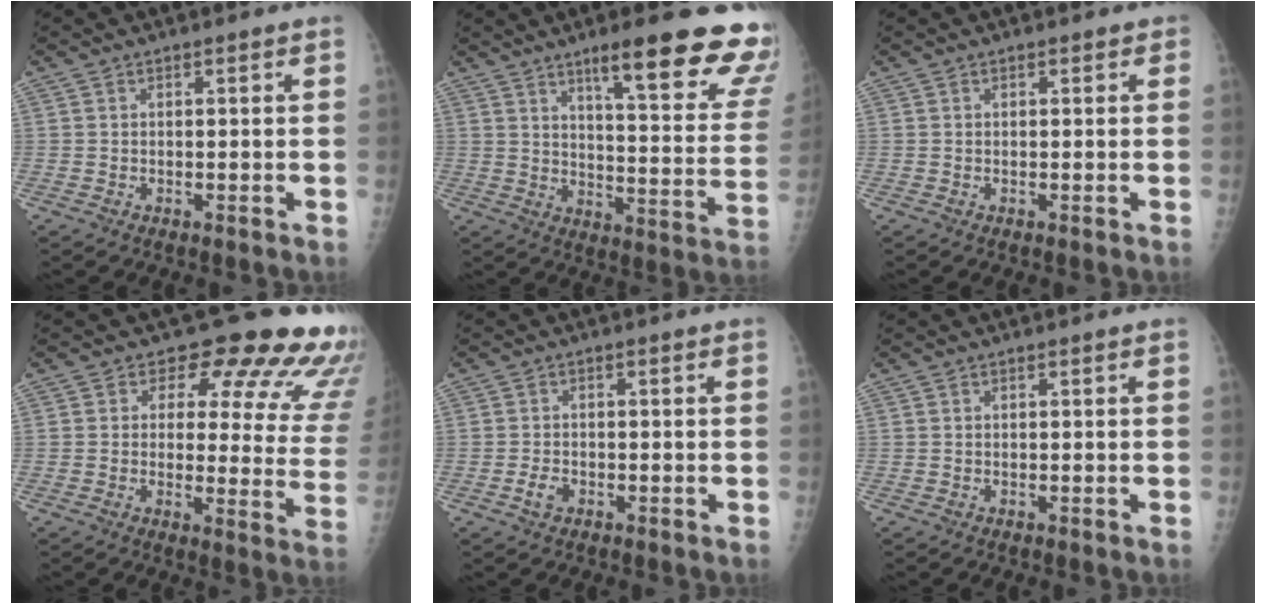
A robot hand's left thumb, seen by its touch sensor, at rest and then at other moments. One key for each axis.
{"total": 22.2, "fx": 14.7, "fy": 4.0, "fz": 16.1, "tx": -0.181, "ty": -0.069, "tz": 0.197}
{"total": 0.6, "fx": 0.3, "fy": 0.5, "fz": 0.2, "tx": 0.006, "ty": 0.001, "tz": -0.002}
{"total": 17.3, "fx": 12.9, "fy": 7.3, "fz": 9.0, "tx": -0.047, "ty": -0.078, "tz": 0.124}
{"total": 2.2, "fx": -1.1, "fy": 1.5, "fz": 1.3, "tx": -0.024, "ty": 0.005, "tz": -0.020}
{"total": 0.0}